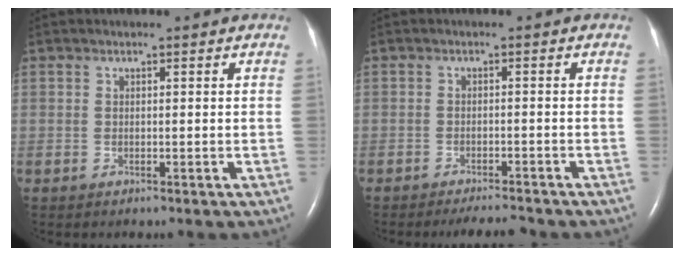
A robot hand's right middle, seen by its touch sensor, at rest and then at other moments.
{"total": 5.3, "force": [-5.0, 0.3, 1.7], "torque": [-0.025, -0.012, -0.077]}